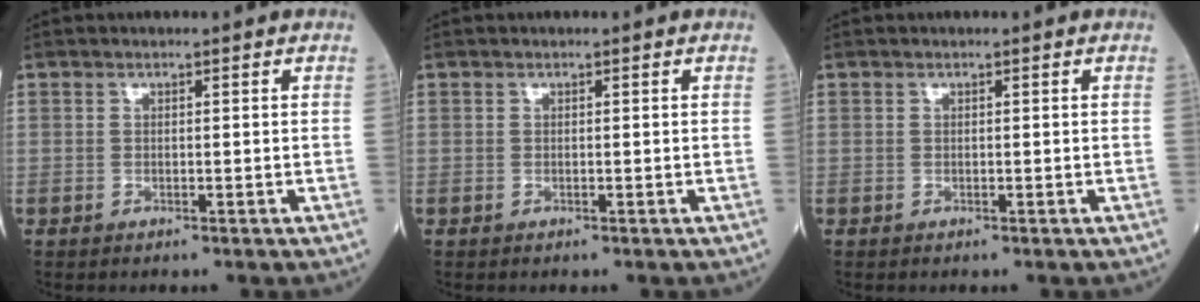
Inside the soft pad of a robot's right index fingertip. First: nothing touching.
{"total": 0.0}
{"total": 0.0}